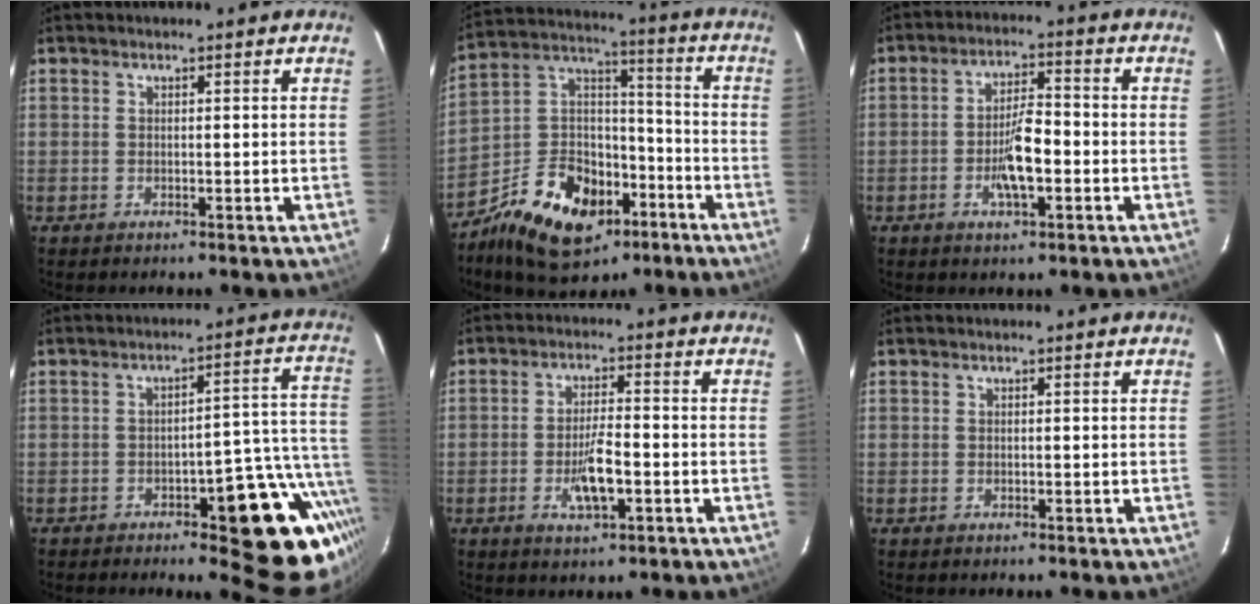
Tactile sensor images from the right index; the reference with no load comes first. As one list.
[{"total": 18.8, "force": [-10.1, 12.0, 10.4], "torque": [-0.222, 0.042, -0.147]}, {"total": 7.3, "force": [-2.4, 2.3, 6.5], "torque": [-0.122, 0.003, -0.039]}, {"total": 15.7, "force": [-8.8, 5.3, 12.0], "torque": [-0.102, 0.013, -0.112]}, {"total": 6.4, "force": [-2.3, 1.9, 5.6], "torque": [-0.109, -0.003, -0.038]}, {"total": 0.0}]